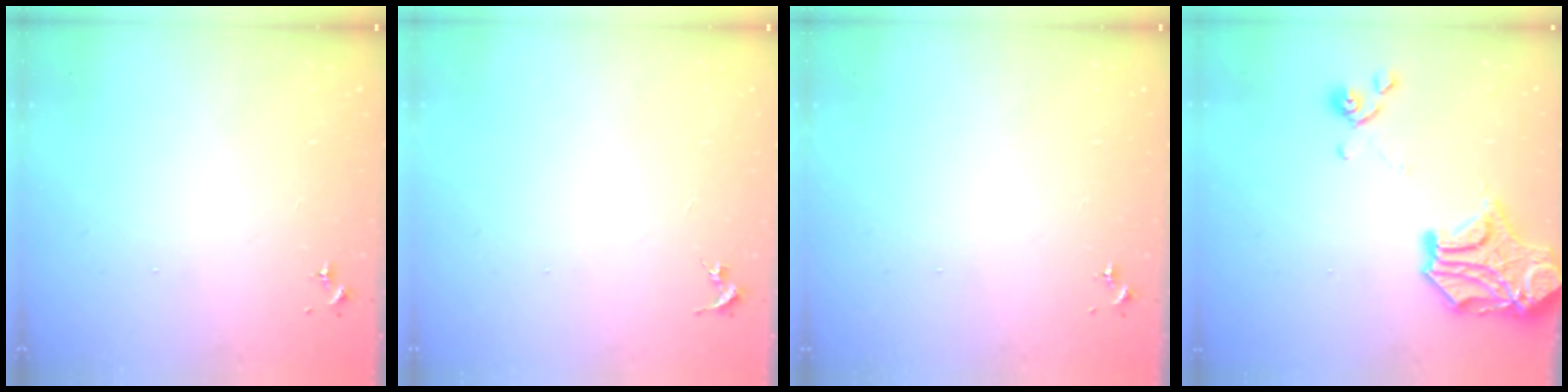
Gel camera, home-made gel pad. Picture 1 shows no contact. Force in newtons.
{"total": 0.0}
{"total": 0.0}
{"total": 15.9, "press": 15.6, "slide": 2.9}